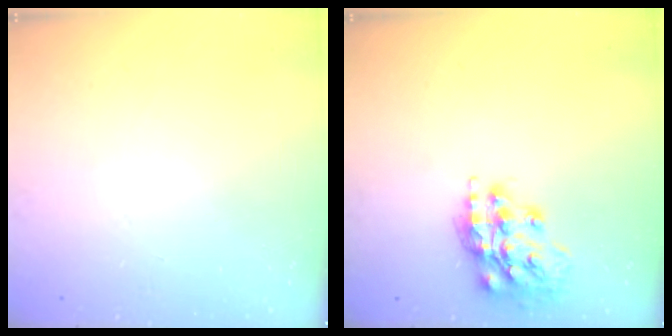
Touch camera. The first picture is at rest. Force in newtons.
{"total": 14.9, "press": 14.9, "slide": 1.1}